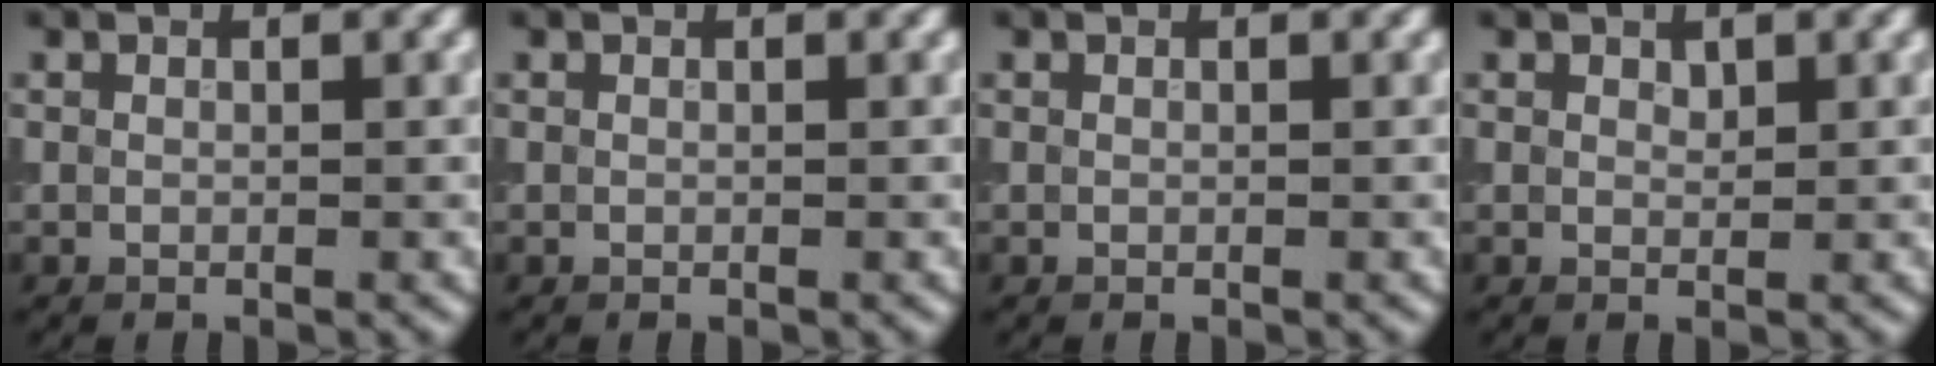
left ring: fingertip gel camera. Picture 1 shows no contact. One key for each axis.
{"total": 0.0}
{"total": 0.0}
{"total": 0.7, "fx": 0.5, "fy": 0.4, "fz": 0.3, "tx": -0.008, "ty": -0.003, "tz": 0.010}